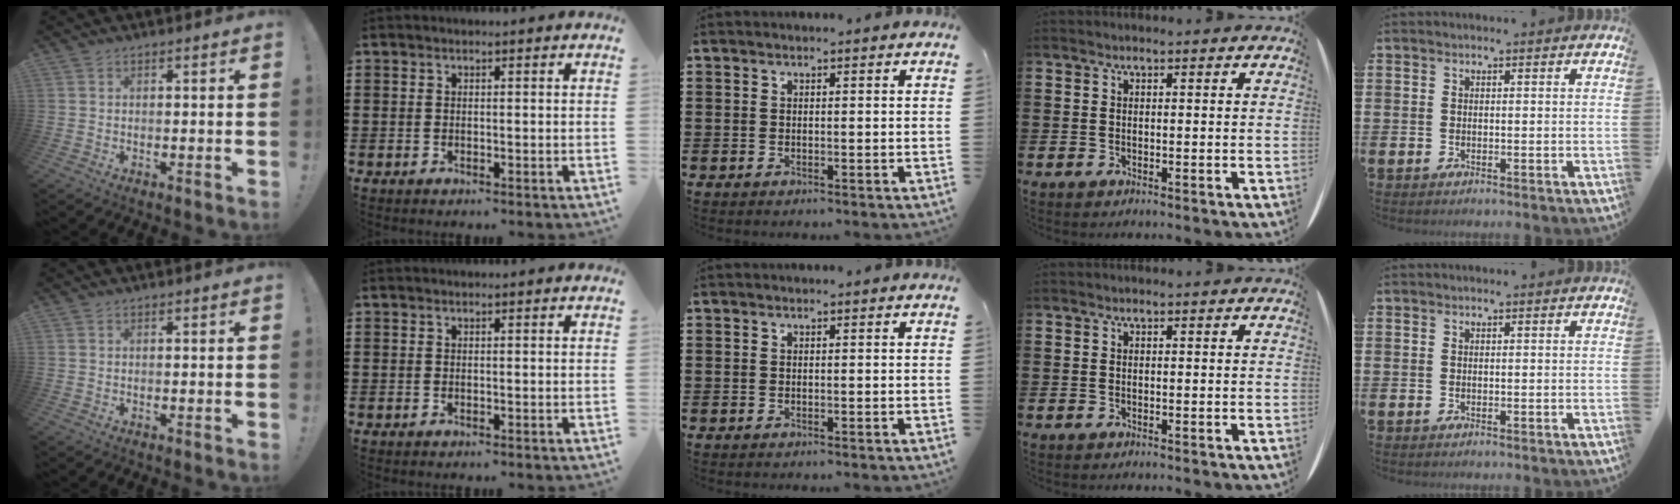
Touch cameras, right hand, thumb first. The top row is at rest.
{}